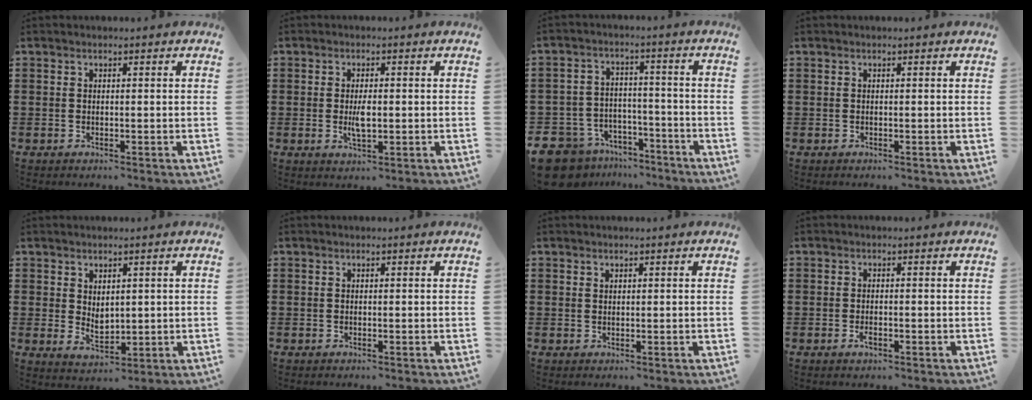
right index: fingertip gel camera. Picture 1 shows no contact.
{"total": 3.5, "force": [-0.2, 1.3, 3.2], "torque": [-0.060, -0.002, -0.003]}
{"total": 8.3, "force": [-7.4, 3.5, 1.5], "torque": [-0.060, 0.021, -0.146]}
{"total": 0.0}
{"total": 3.0, "force": [1.0, 2.0, 2.0], "torque": [-0.034, 0.000, 0.019]}
{"total": 0.0}
{"total": 0.5, "force": [0.4, 0.3, 0.1], "torque": [-0.004, 0.000, 0.009]}
{"total": 1.4, "force": [-0.7, 0.5, 1.1], "torque": [-0.021, -0.003, -0.011]}